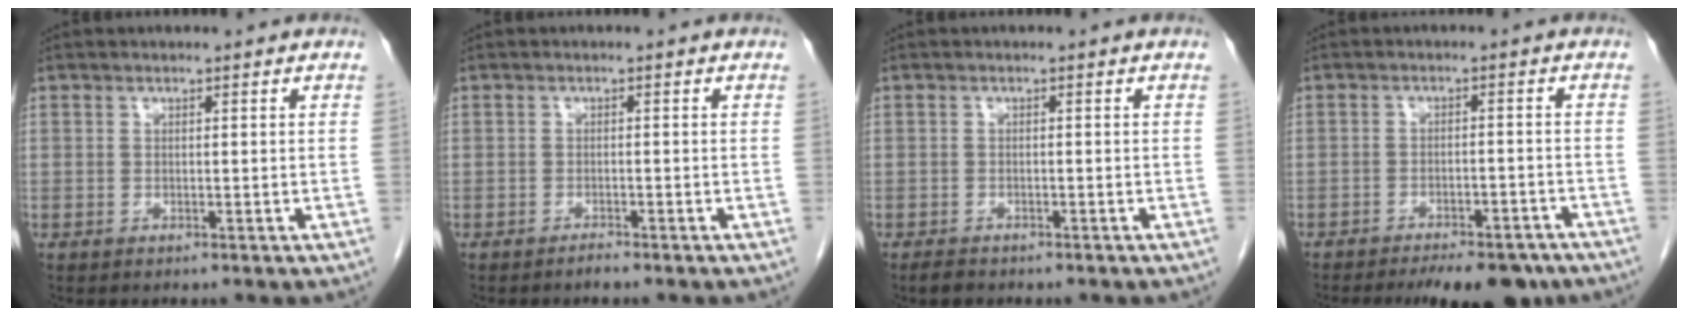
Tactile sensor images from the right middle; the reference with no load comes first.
{"total": 0.9, "force": [-0.8, 0.0, 0.4], "torque": [-0.007, 0.000, -0.012]}
{"total": 1.9, "force": [-1.5, 0.8, 0.7], "torque": [-0.020, -0.003, -0.021]}
{"total": 10.3, "force": [-8.3, 3.6, 4.8], "torque": [-0.052, -0.001, -0.111]}